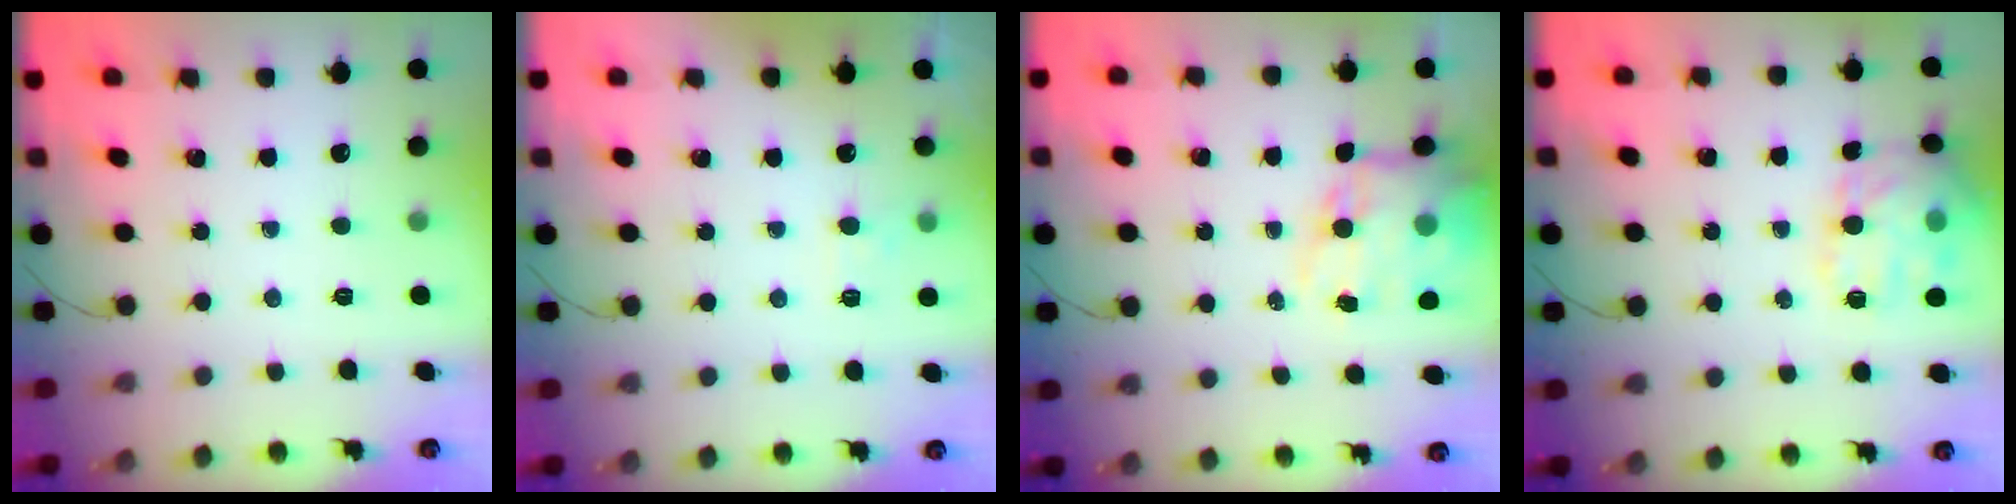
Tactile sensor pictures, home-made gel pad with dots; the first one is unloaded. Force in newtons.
{"total": 3.2, "press": 2.8, "slide": 1.6}
{"total": 15.9, "press": 15.4, "slide": 4.0}
{"total": 17.6, "press": 17.5, "slide": 1.3}